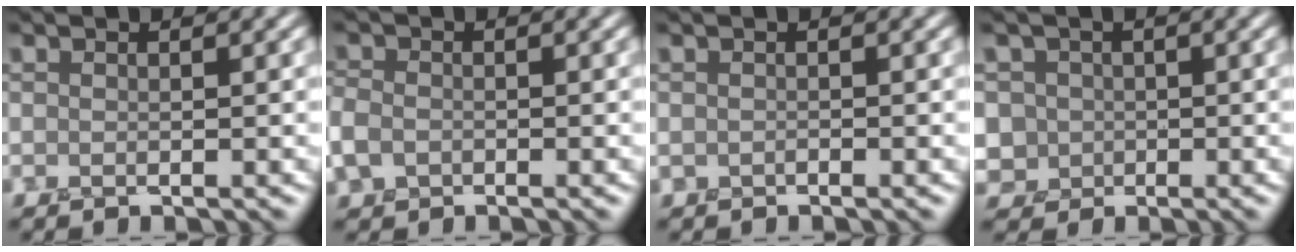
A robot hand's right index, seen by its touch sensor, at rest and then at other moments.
{"total": 1.8, "force": [-0.5, 1.6, 0.6], "torque": [-0.016, 0.004, -0.019]}
{"total": 0.0}
{"total": 4.3, "force": [1.1, 4.1, 0.7], "torque": [-0.005, 0.032, 0.005]}